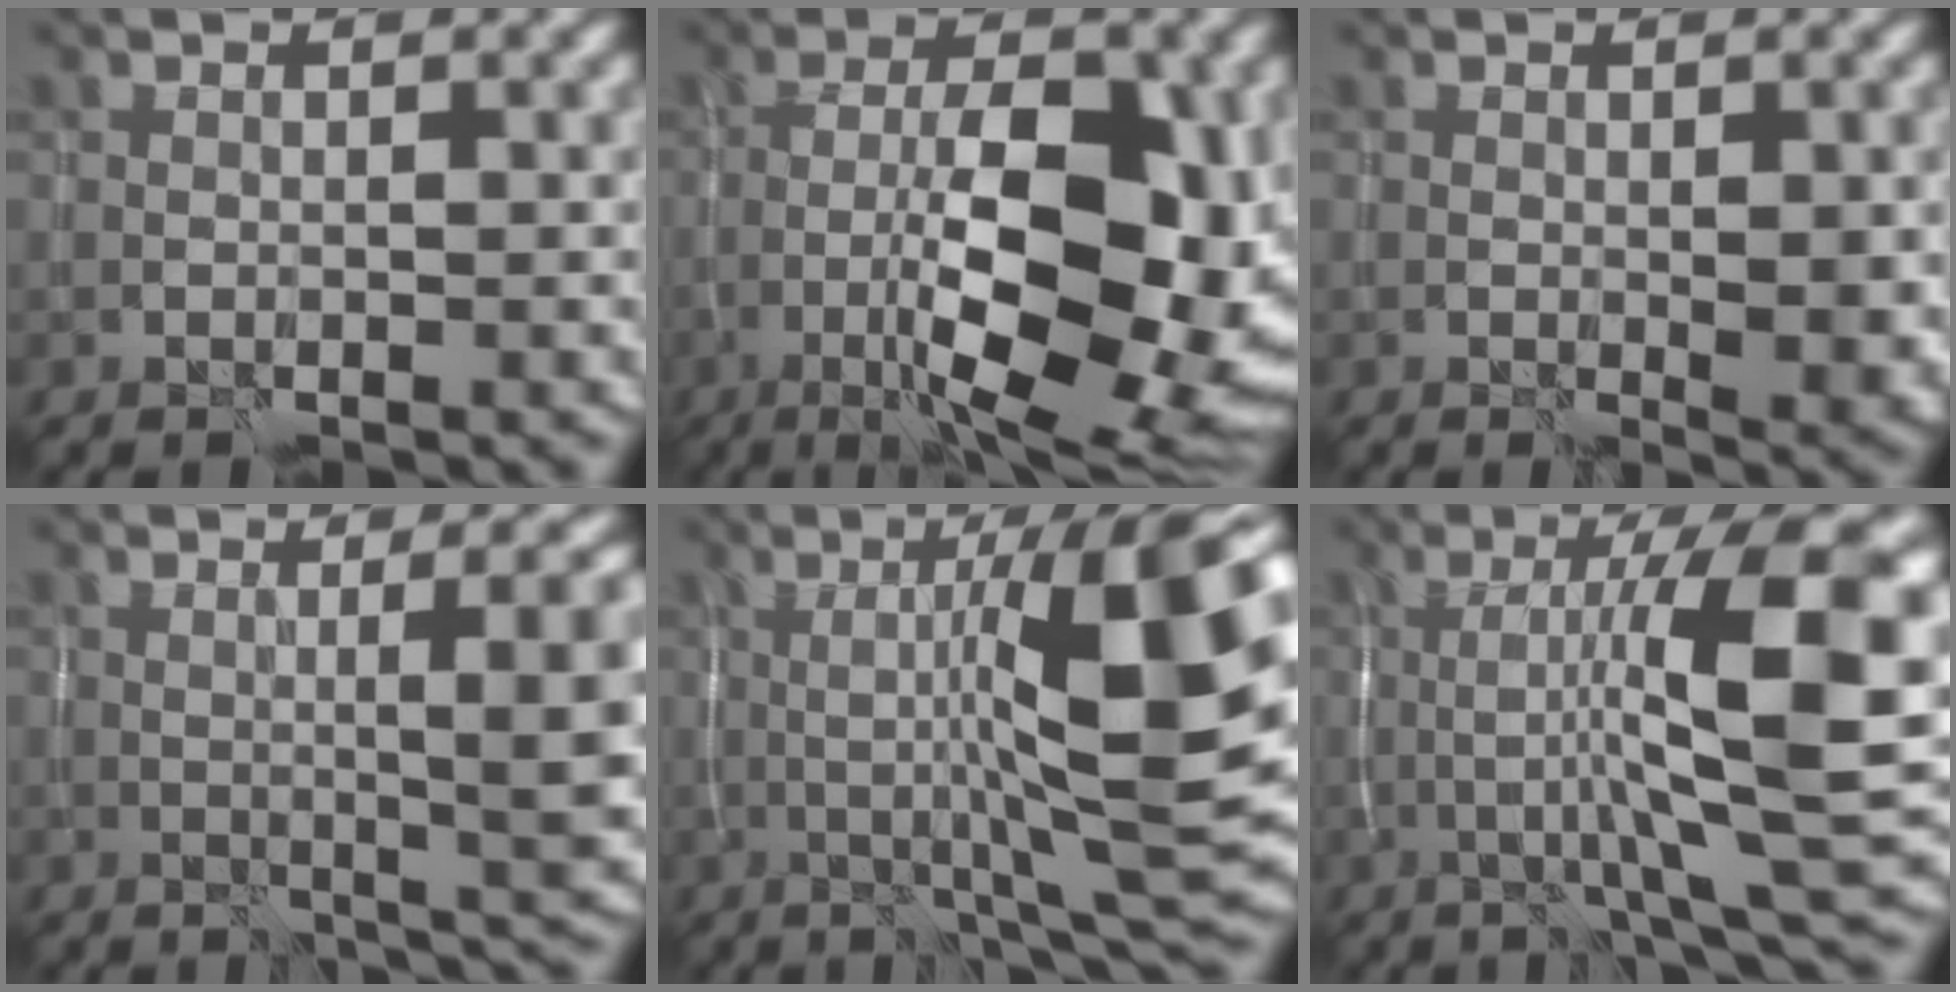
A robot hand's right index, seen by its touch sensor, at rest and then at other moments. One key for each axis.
{"total": 14.2, "fx": -2.4, "fy": 5.3, "fz": 13.0, "tx": -0.195, "ty": 0.005, "tz": -0.042}
{"total": 2.9, "fx": -0.2, "fy": 1.0, "fz": 2.7, "tx": -0.037, "ty": -0.008, "tz": 0.001}
{"total": 8.0, "fx": 0.4, "fy": 1.8, "fz": 7.8, "tx": -0.095, "ty": 0.009, "tz": 0.007}
{"total": 13.4, "fx": 0.9, "fy": 2.3, "fz": 13.2, "tx": -0.192, "ty": 0.013, "tz": 0.014}
{"total": 11.1, "fx": -0.3, "fy": 1.8, "fz": 11.0, "tx": -0.164, "ty": 0.016, "tz": -0.008}